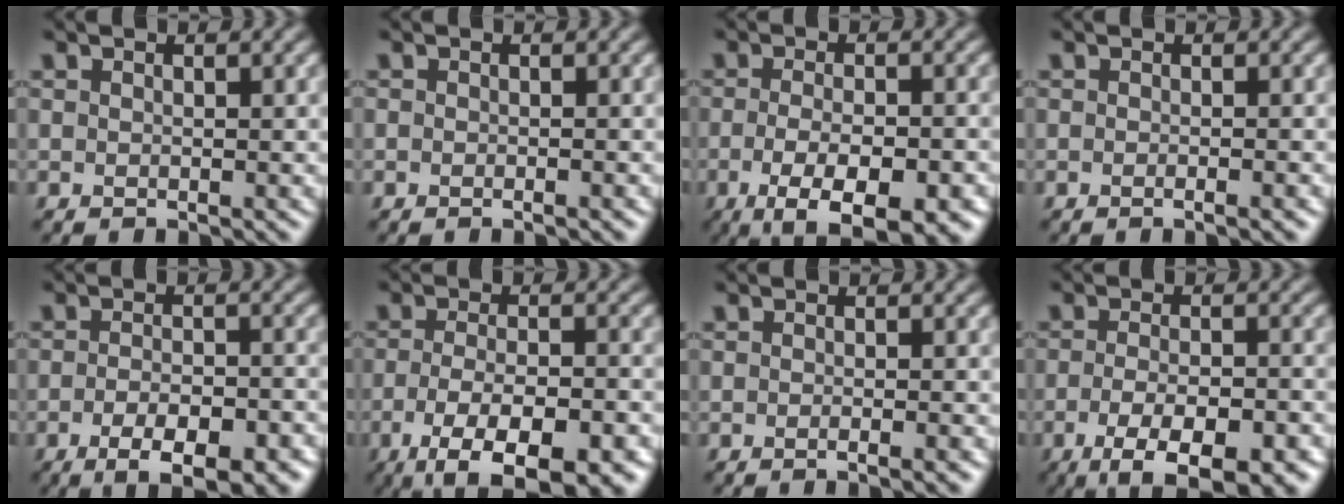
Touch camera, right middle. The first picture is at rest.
{"total": 0.7, "force": [-0.4, 0.1, 0.5], "torque": [-0.006, -0.001, -0.006]}
{"total": 8.4, "force": [-3.8, 2.8, 7.0], "torque": [-0.108, -0.015, -0.047]}
{"total": 1.6, "force": [-0.6, 0.5, 1.5], "torque": [-0.010, -0.003, -0.010]}
{"total": 7.1, "force": [-3.7, 2.4, 5.6], "torque": [-0.082, -0.010, -0.048]}
{"total": 10.1, "force": [-5.2, 3.3, 8.0], "torque": [-0.130, -0.018, -0.077]}
{"total": 2.2, "force": [-0.9, 0.7, 2.0], "torque": [-0.013, 0.003, -0.015]}
{"total": 9.0, "force": [-4.6, 2.8, 7.2], "torque": [-0.113, -0.018, -0.065]}